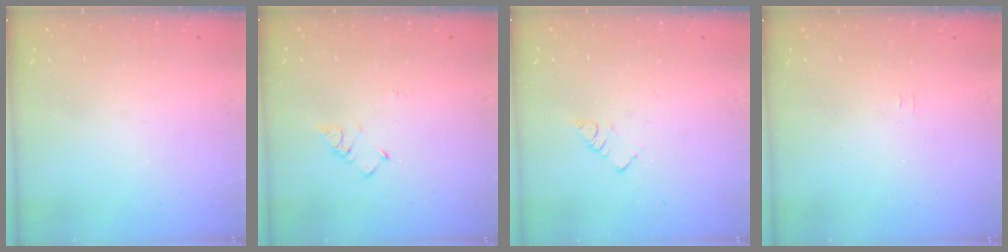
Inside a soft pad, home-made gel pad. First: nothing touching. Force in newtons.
{"total": 2.6, "press": 2.6, "slide": 0.5}
{"total": 2.5, "press": 2.5, "slide": 0.1}
{"total": 3.4, "press": 3.3, "slide": 0.4}